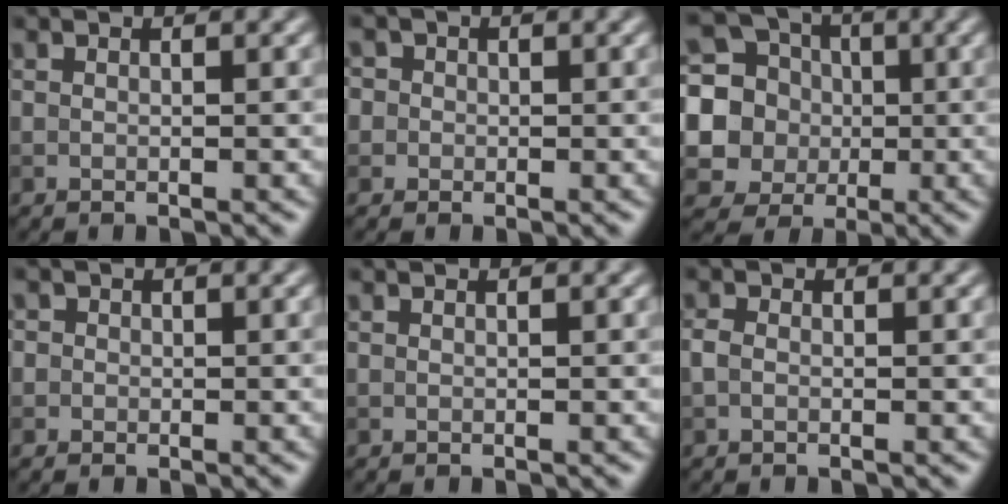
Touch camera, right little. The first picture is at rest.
{"total": 3.5, "force": [1.0, 3.1, 1.2], "torque": [-0.001, 0.021, -0.009]}
{"total": 8.2, "force": [0.4, 7.5, 3.2], "torque": [-0.080, 0.004, -0.021]}
{"total": 2.0, "force": [0.5, 1.9, 0.5], "torque": [0.016, 0.010, -0.009]}
{"total": 0.0}
{"total": 0.9, "force": [-0.3, 0.7, 0.6], "torque": [-0.014, 0.000, -0.010]}